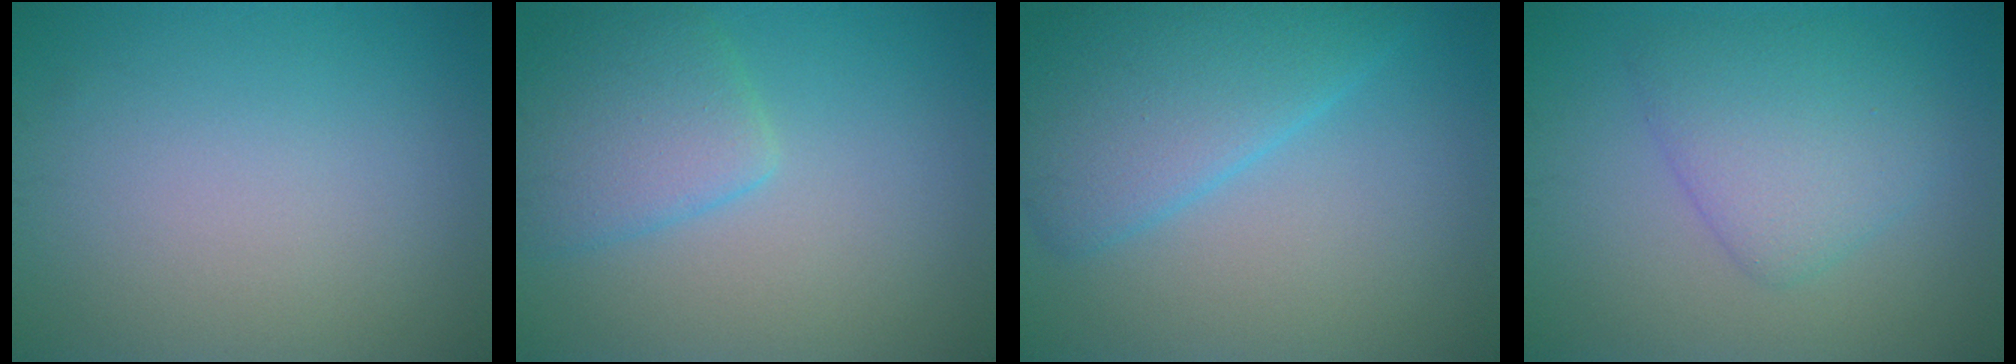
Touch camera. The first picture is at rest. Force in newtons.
{"total": 4.2, "press": 4.2, "slide": 0.3}
{"total": 5.9, "press": 5.9, "slide": 0.2}
{"total": 4.2, "press": 4.2, "slide": 0.1}